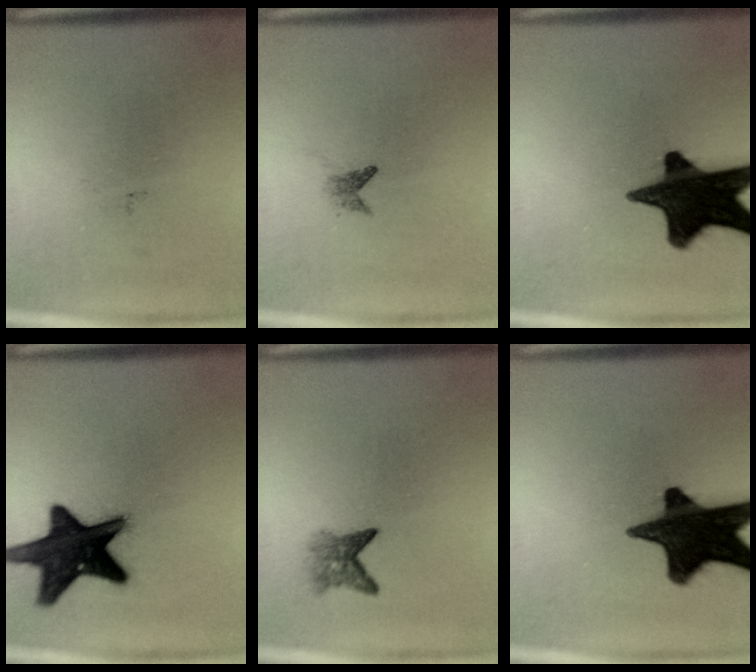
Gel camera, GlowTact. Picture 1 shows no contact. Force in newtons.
{"total": 1.2}
{"total": 17.2}
{"total": 18.4}
{"total": 3.0}
{"total": 17.2}